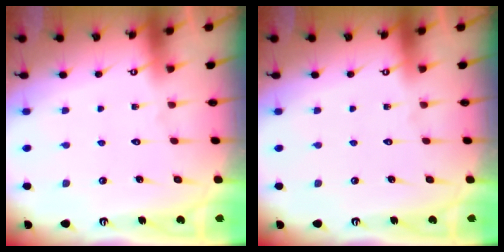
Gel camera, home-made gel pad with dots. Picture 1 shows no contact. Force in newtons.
{"total": 0.0}